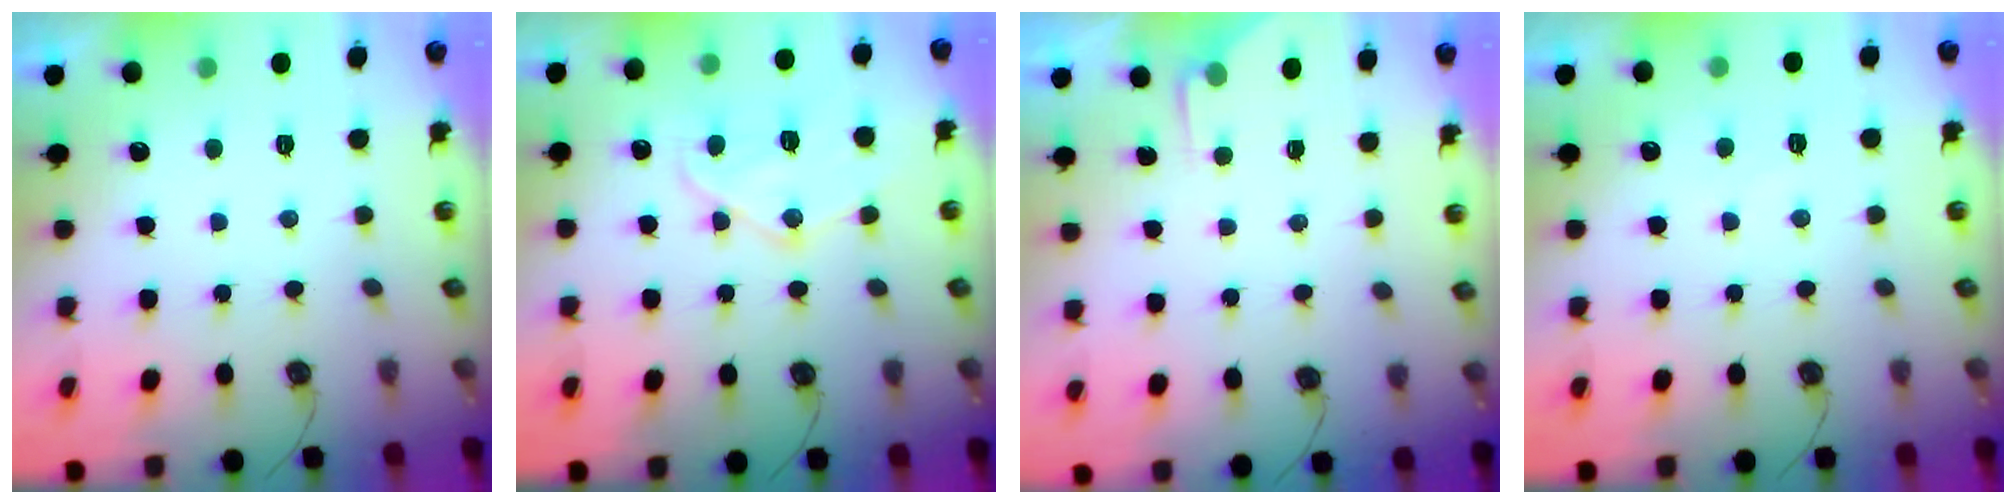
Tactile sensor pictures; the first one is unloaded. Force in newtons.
{"total": 13.6, "press": 13.5, "slide": 1.5}
{"total": 3.5, "press": 3.5, "slide": 0.4}
{"total": 3.9, "press": 3.8, "slide": 0.5}